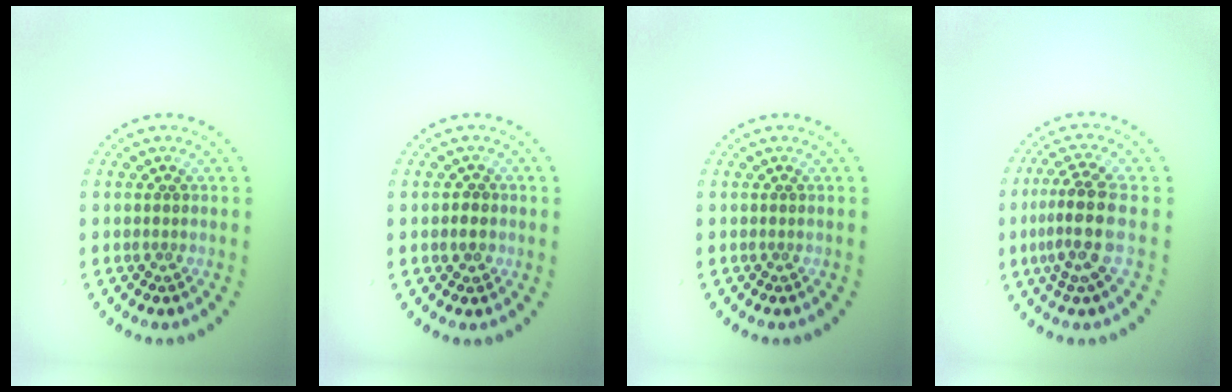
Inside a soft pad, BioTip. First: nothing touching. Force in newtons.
{"total": 0.9, "press": 0.8, "slide": 0.2}
{"total": 0.0}
{"total": 4.0, "press": 3.5, "slide": 2.1}